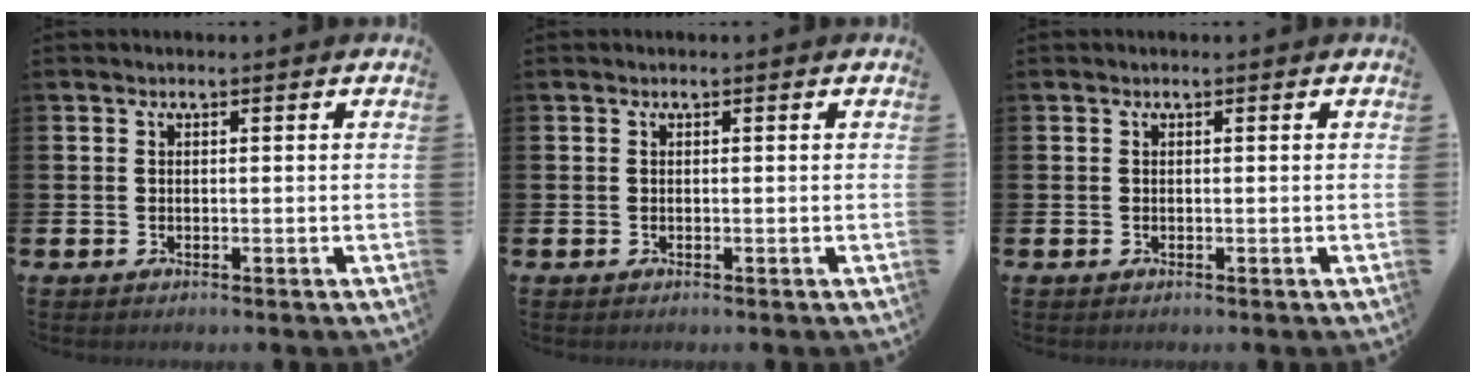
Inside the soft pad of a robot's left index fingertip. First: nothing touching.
{"total": 0.0}
{"total": 0.0}